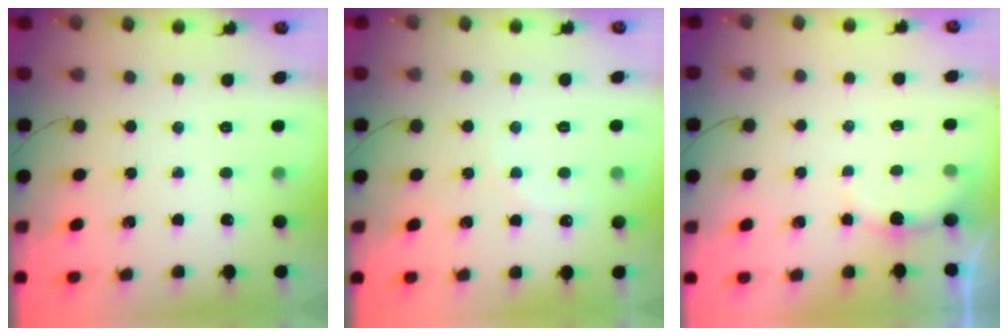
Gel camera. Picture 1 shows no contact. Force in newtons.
{"total": 6.0, "press": 5.9, "slide": 1.3}
{"total": 2.7, "press": 2.6, "slide": 0.6}